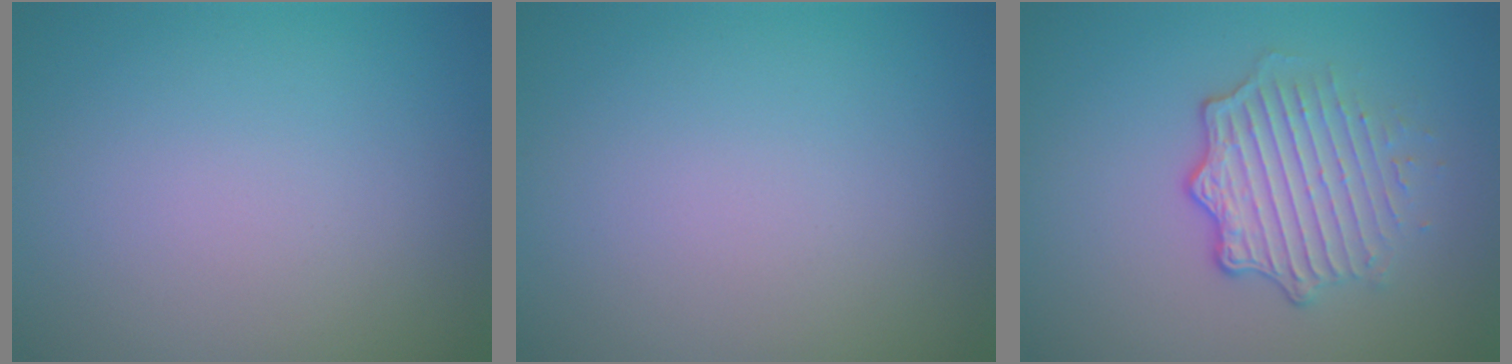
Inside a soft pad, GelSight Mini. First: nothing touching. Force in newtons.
{"total": 0.0}
{"total": 4.9, "press": 3.3, "slide": 3.6}